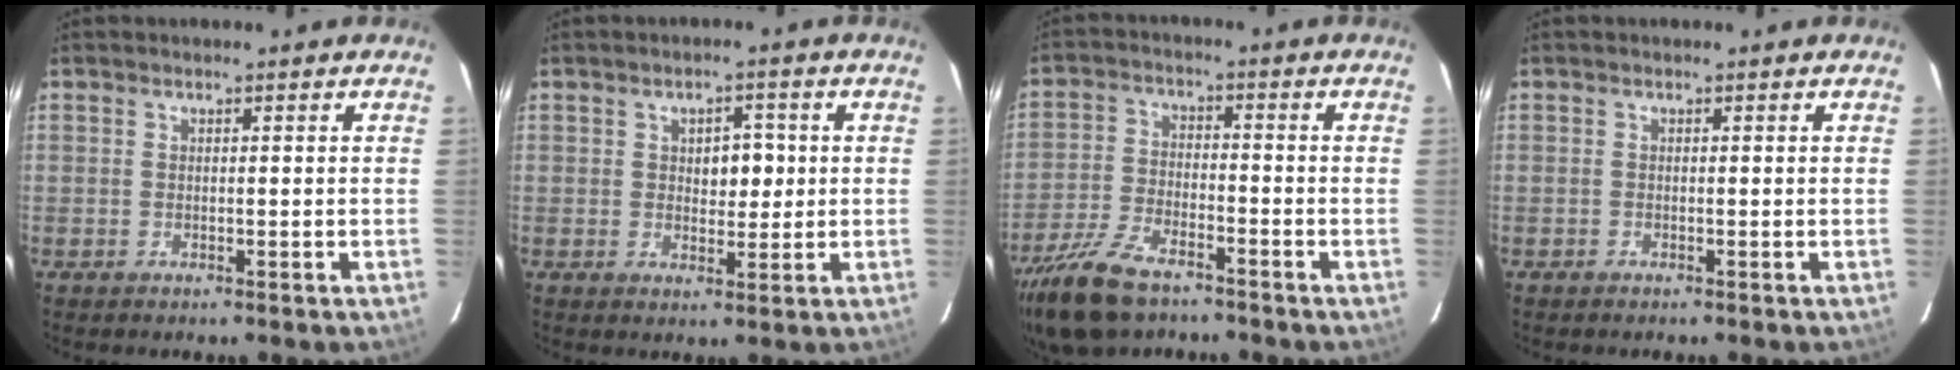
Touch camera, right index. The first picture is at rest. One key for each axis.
{"total": 4.1, "fx": 0.6, "fy": 2.4, "fz": 3.3, "tx": -0.043, "ty": 0.006, "tz": 0.013}
{"total": 10.3, "fx": -7.6, "fy": 3.5, "fz": 5.9, "tx": -0.127, "ty": -0.018, "tz": -0.140}
{"total": 0.0}